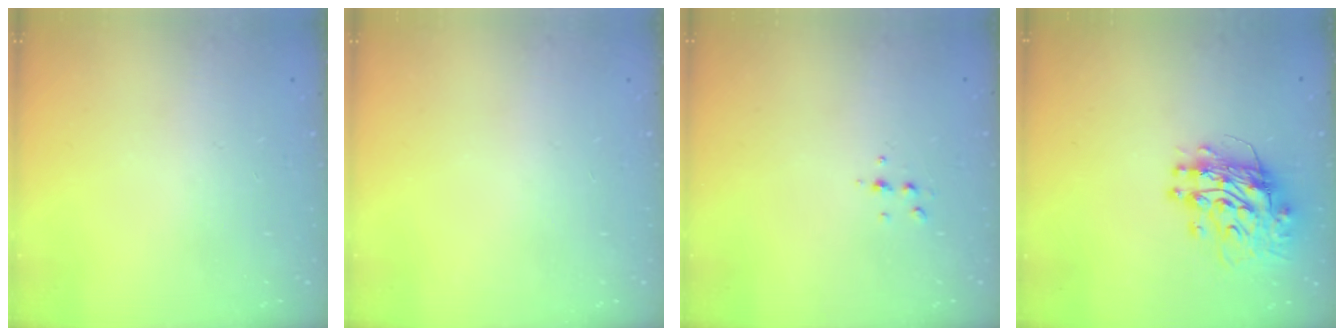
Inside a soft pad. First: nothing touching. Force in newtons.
{"total": 0.0}
{"total": 4.1, "press": 4.0, "slide": 0.9}
{"total": 11.4, "press": 11.4, "slide": 1.0}